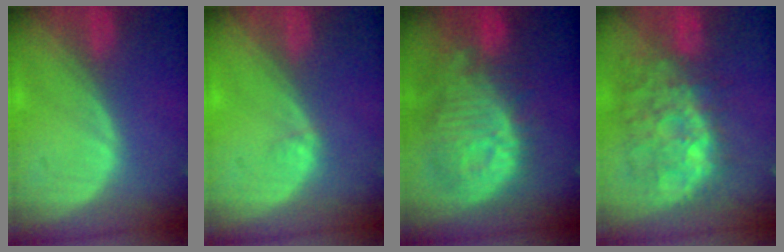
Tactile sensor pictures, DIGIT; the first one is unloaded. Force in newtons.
{"total": 0.5, "press": 0.5, "slide": 0.2}
{"total": 12.2, "press": 11.0, "slide": 5.1}
{"total": 10.5, "press": 9.9, "slide": 3.4}